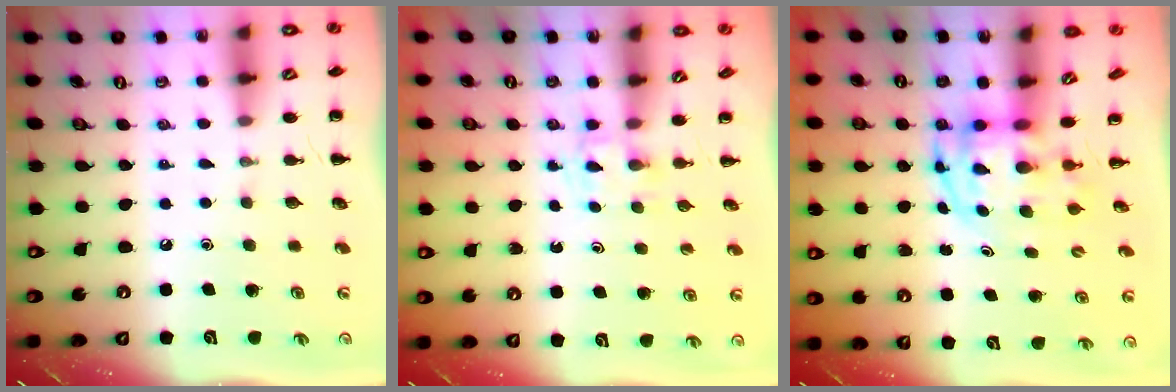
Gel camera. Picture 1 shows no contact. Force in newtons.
{"total": 2.2, "press": 1.9, "slide": 1.1}
{"total": 3.9, "press": 3.9, "slide": 0.7}